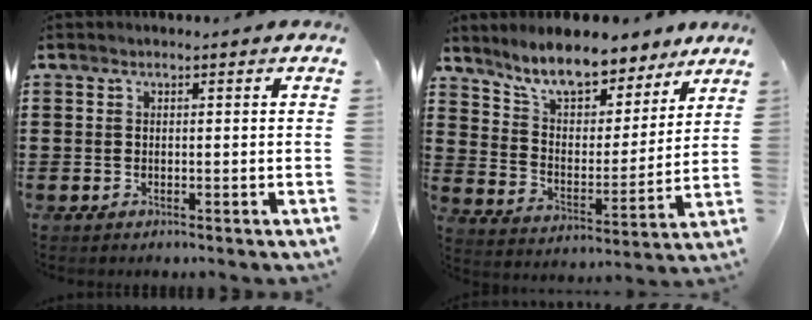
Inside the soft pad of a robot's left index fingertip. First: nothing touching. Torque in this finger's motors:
{"motor_torque": [1.11, -1.02, 0.96, 0.21]}